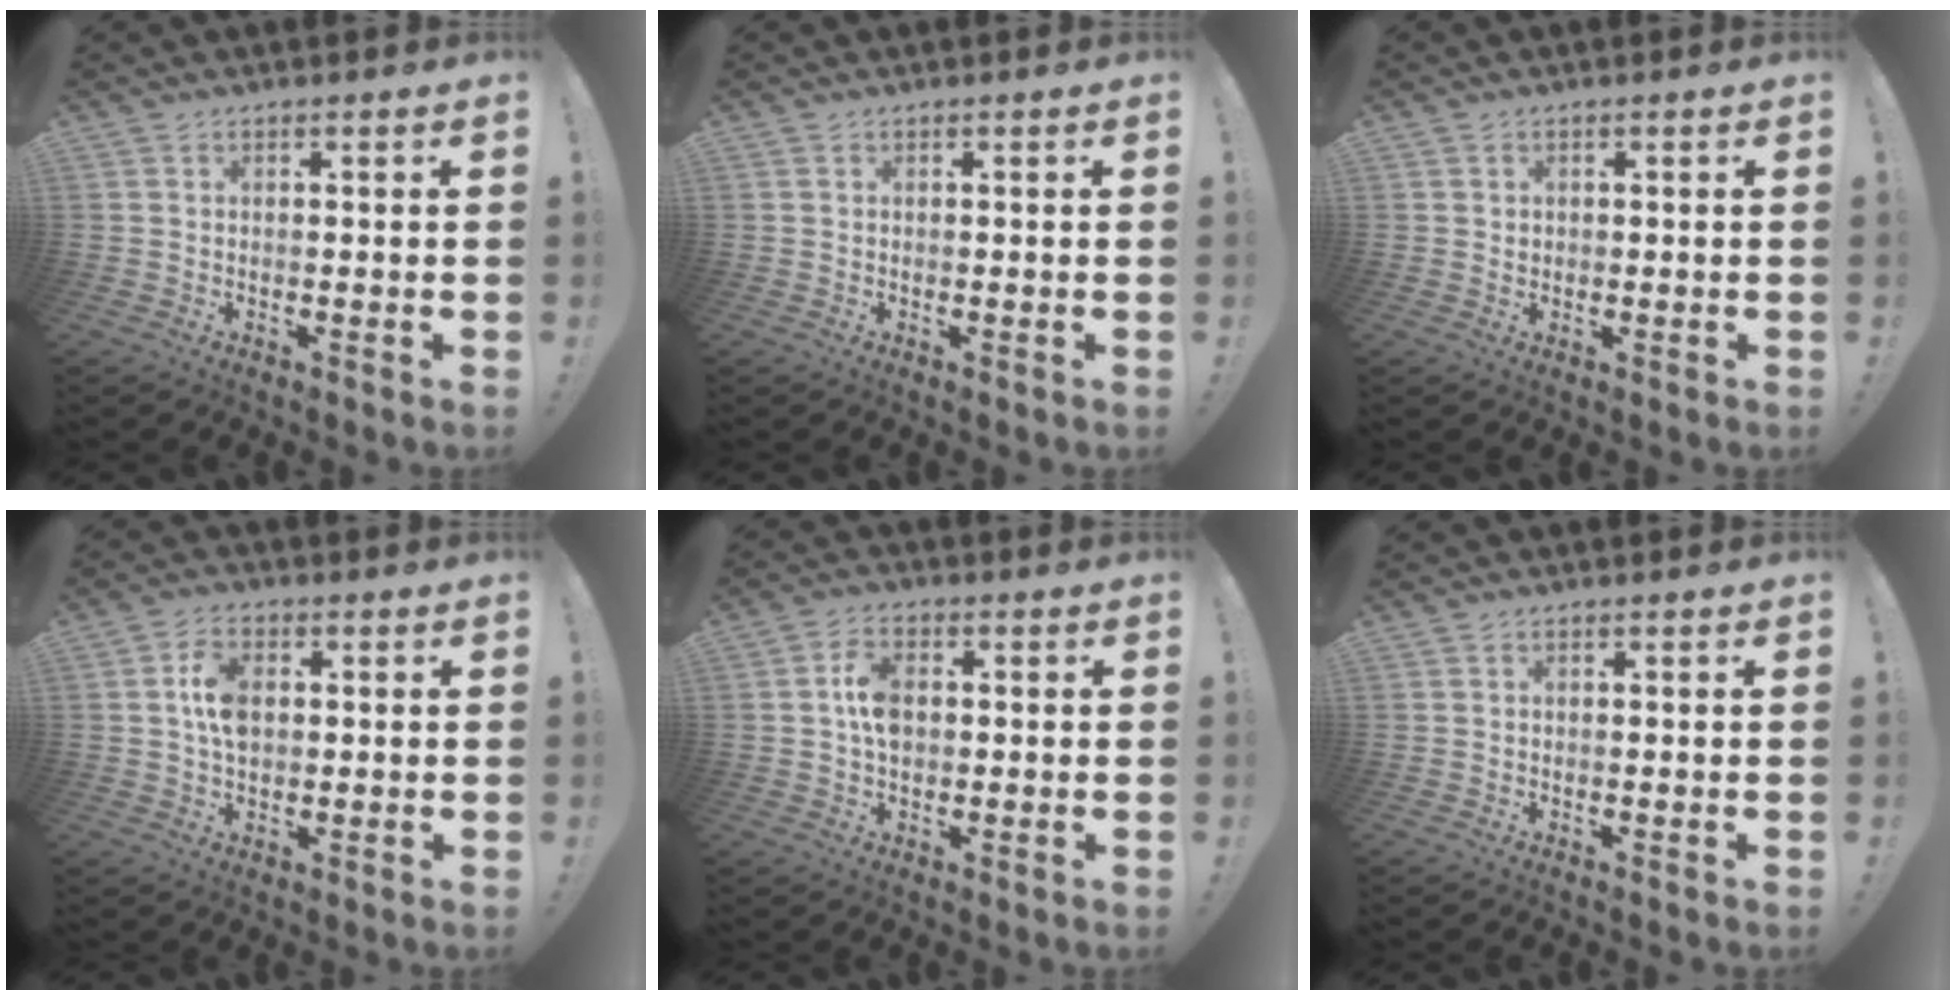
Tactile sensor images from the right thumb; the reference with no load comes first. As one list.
[{"total": 0.0}, {"total": 1.2, "force": [0.4, 1.1, 0.2], "torque": [0.001, 0.000, 0.007]}, {"total": 7.8, "force": [0.7, 5.0, 6.0], "torque": [-0.109, 0.005, 0.011]}, {"total": 6.9, "force": [0.1, 4.6, 5.2], "torque": [-0.087, 0.008, 0.003]}, {"total": 0.0}]